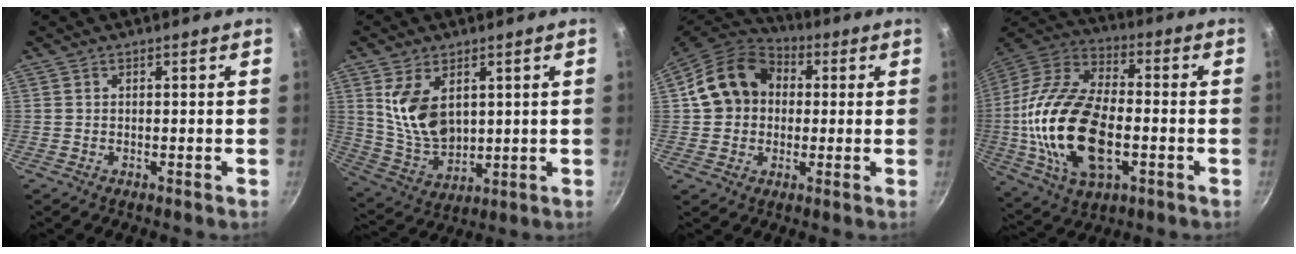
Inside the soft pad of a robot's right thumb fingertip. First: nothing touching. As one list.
[{"total": 11.7, "force": [3.5, 7.3, 8.5], "torque": [-0.143, -0.035, 0.082]}, {"total": 15.1, "force": [2.3, 12.3, 8.3], "torque": [-0.121, 0.030, 0.027]}, {"total": 24.6, "force": [-3.6, 13.6, 20.2], "torque": [-0.390, 0.027, -0.069]}]